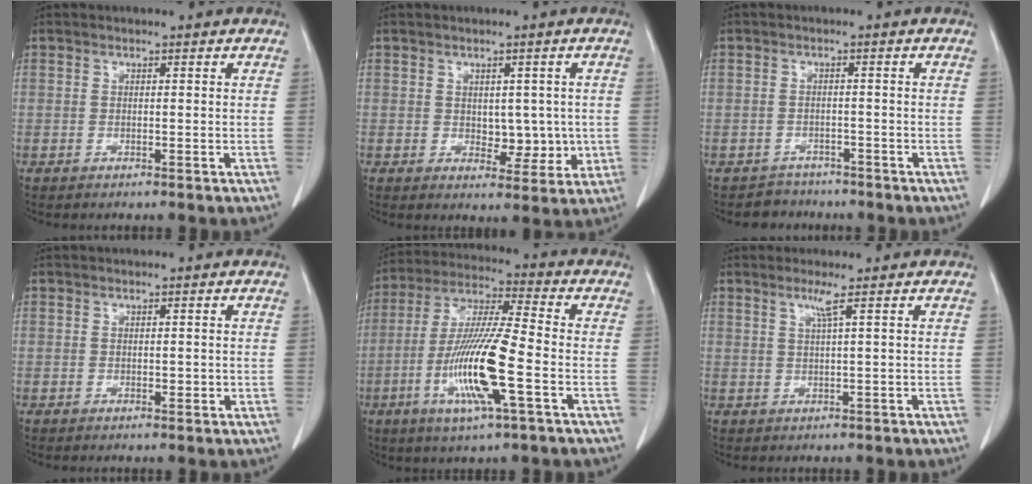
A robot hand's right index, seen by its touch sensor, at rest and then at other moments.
{"total": 4.8, "force": [-0.2, 3.1, 3.7], "torque": [-0.034, 0.001, 0.006]}
{"total": 2.8, "force": [-2.2, 1.4, -1.0], "torque": [0.013, 0.005, -0.035]}
{"total": 0.9, "force": [-0.2, 0.5, 0.7], "torque": [-0.007, 0.001, -0.003]}
{"total": 14.6, "force": [-4.4, 0.7, 13.9], "torque": [-0.281, -0.012, -0.088]}
{"total": 1.9, "force": [0.9, -0.7, 1.5], "torque": [-0.038, -0.003, 0.023]}